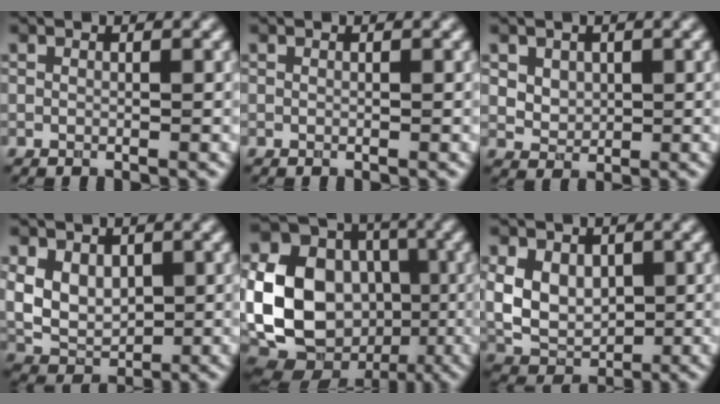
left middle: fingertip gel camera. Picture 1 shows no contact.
{"total": 0.0}
{"total": 3.0, "force": [1.4, 2.2, 1.4], "torque": [-0.041, 0.002, 0.041]}
{"total": 4.6, "force": [0.7, 3.3, 3.0], "torque": [-0.060, -0.006, 0.014]}
{"total": 16.4, "force": [-1.8, 13.5, 9.1], "torque": [-0.199, -0.010, -0.042]}
{"total": 5.3, "force": [0.6, 4.0, 3.5], "torque": [-0.068, -0.004, 0.009]}